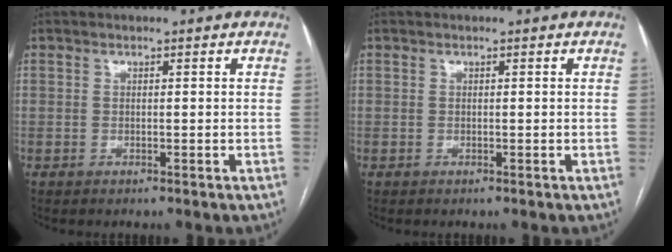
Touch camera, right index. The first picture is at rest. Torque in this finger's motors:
{"motor_torque": [0.00, 0.00, 0.00, 0.01]}